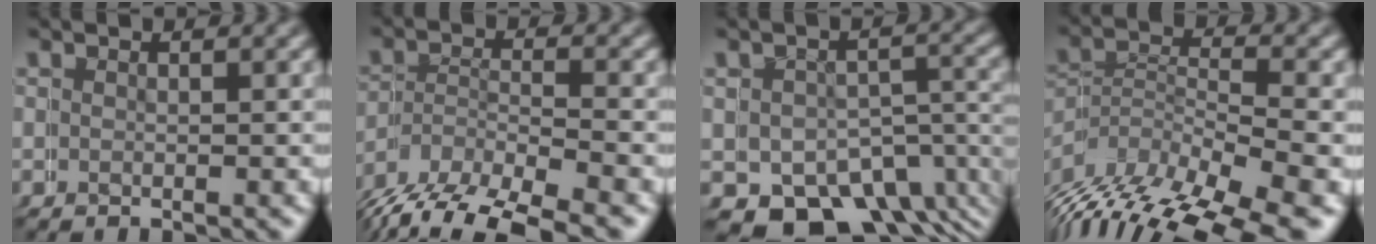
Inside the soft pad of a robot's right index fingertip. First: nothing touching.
{"total": 8.7, "force": [-5.6, 5.2, 4.2], "torque": [-0.079, -0.030, -0.077]}
{"total": 8.6, "force": [-3.4, 6.9, 3.8], "torque": [-0.063, -0.044, -0.040]}
{"total": 6.7, "force": [-3.0, 4.6, 3.8], "torque": [-0.081, -0.023, -0.035]}